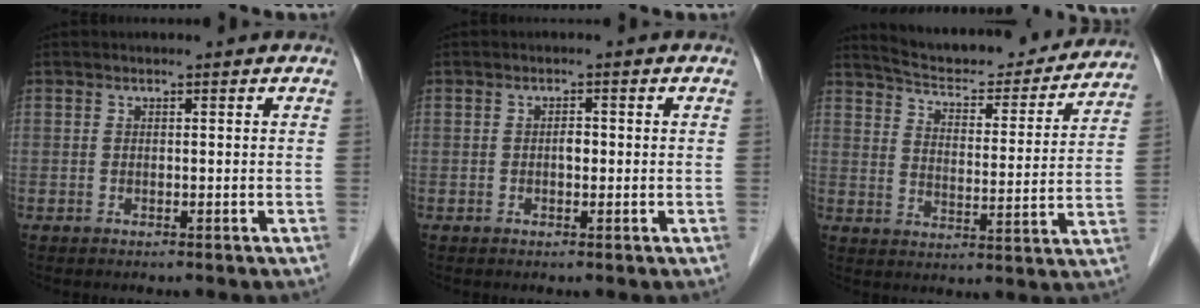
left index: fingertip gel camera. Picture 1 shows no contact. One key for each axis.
{"total": 1.3, "fx": -0.2, "fy": 0.7, "fz": 1.1, "tx": -0.016, "ty": 0.003, "tz": -0.004}
{"total": 20.9, "fx": 19.5, "fy": 4.0, "fz": 6.4, "tx": -0.088, "ty": -0.018, "tz": 0.257}